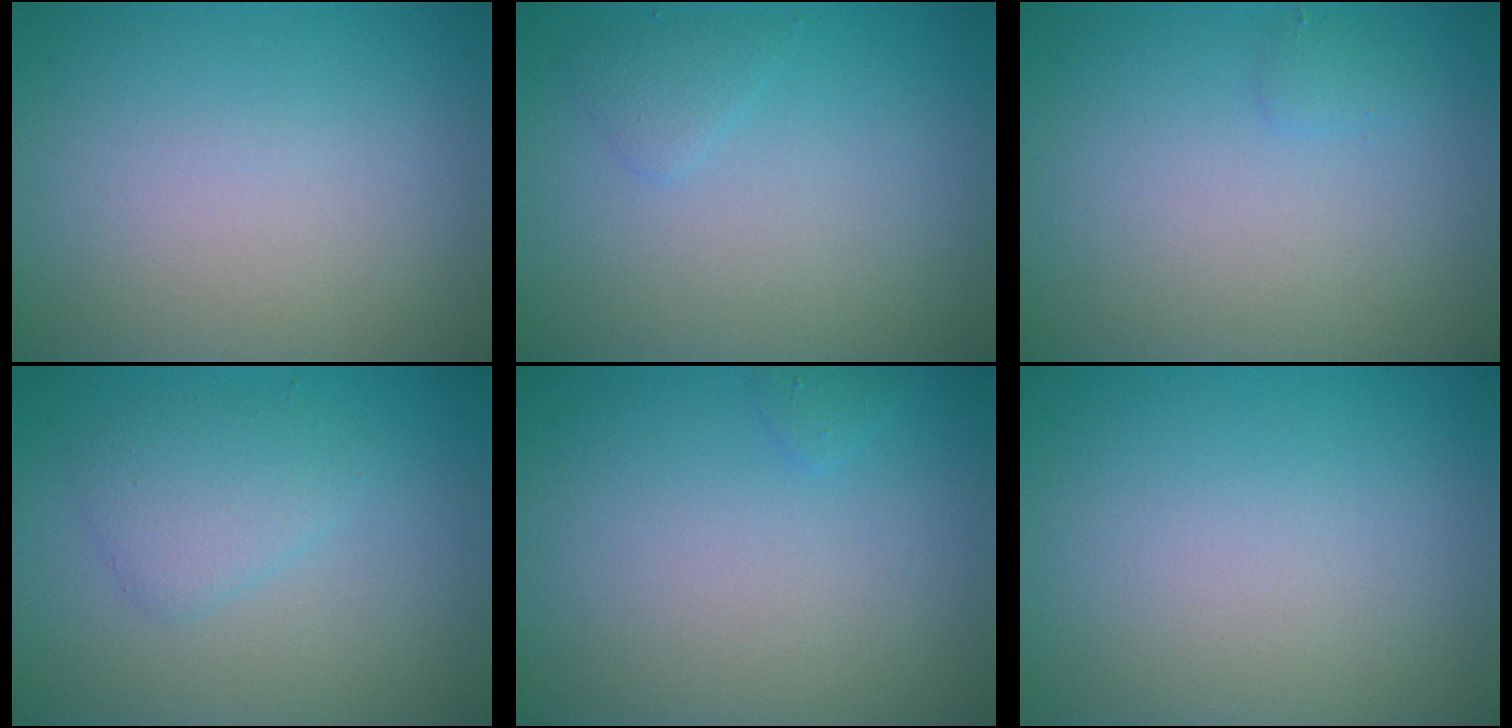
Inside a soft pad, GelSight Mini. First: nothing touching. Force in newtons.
{"total": 1.0, "press": 1.0, "slide": 0.1}
{"total": 0.7, "press": 0.7, "slide": 0.1}
{"total": 2.4, "press": 2.4, "slide": 0.1}
{"total": 0.6, "press": 0.6, "slide": 0.0}
{"total": 0.0}